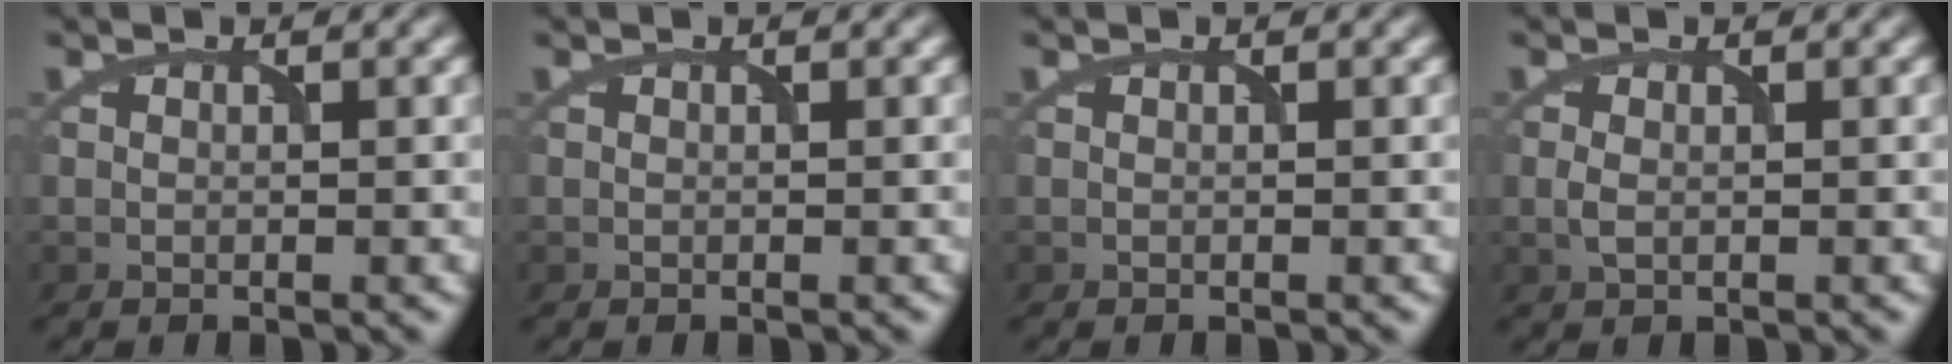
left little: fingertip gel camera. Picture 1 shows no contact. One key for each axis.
{"total": 0.0}
{"total": 0.0}
{"total": 1.1, "fx": -0.1, "fy": 0.6, "fz": 0.9, "tx": -0.025, "ty": -0.002, "tz": -0.002}